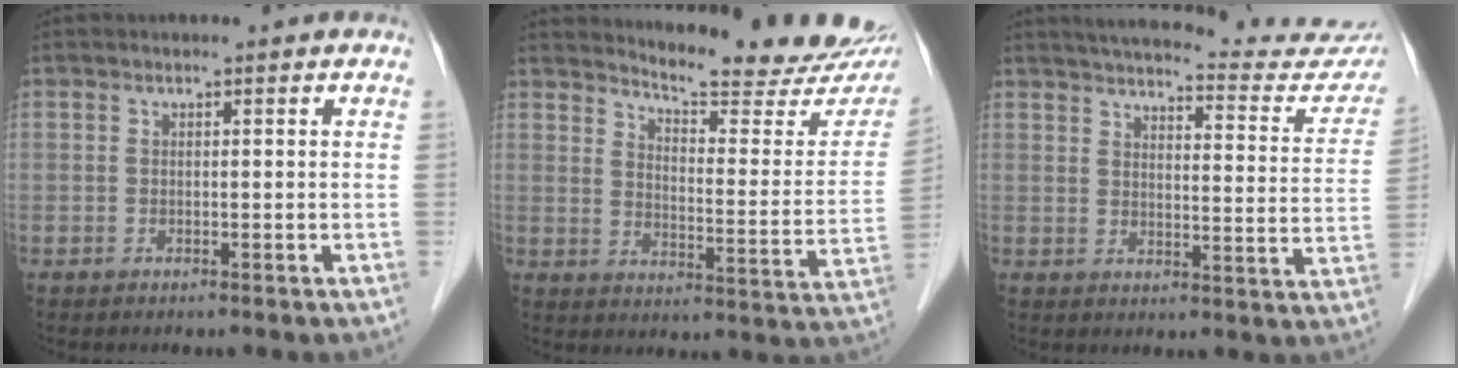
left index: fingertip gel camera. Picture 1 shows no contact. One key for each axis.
{"total": 19.3, "fx": 17.8, "fy": 2.2, "fz": 7.0, "tx": -0.092, "ty": -0.087, "tz": 0.215}
{"total": 23.3, "fx": 21.7, "fy": 3.4, "fz": 7.8, "tx": -0.096, "ty": -0.060, "tz": 0.249}